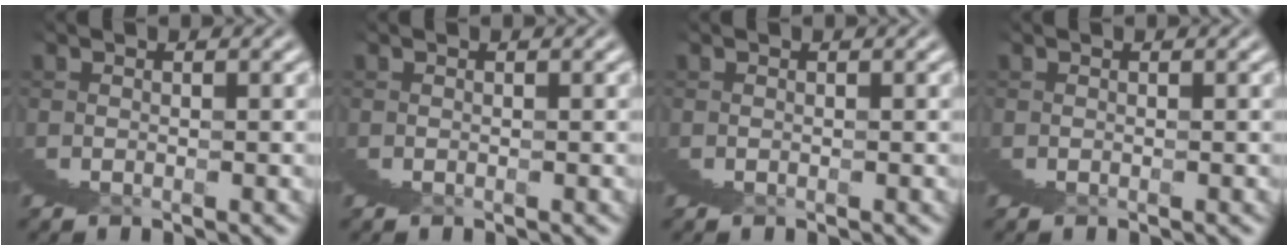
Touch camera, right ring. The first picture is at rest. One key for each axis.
{"total": 0.0}
{"total": 0.0}
{"total": 0.0}